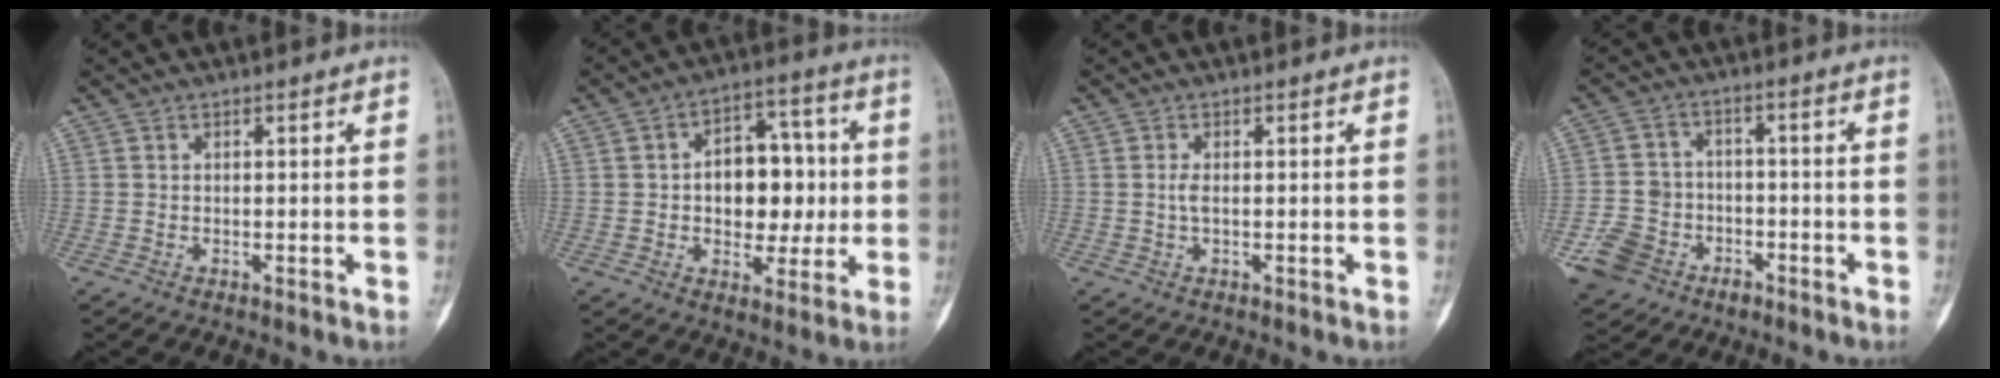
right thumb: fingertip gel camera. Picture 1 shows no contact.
{"total": 13.7, "force": [0.2, 9.0, 10.3], "torque": [-0.099, 0.026, 0.007]}
{"total": 1.3, "force": [0.0, 0.5, 1.2], "torque": [-0.027, -0.001, 0.002]}
{"total": 9.8, "force": [-4.8, 7.6, 3.8], "torque": [-0.061, 0.031, -0.082]}